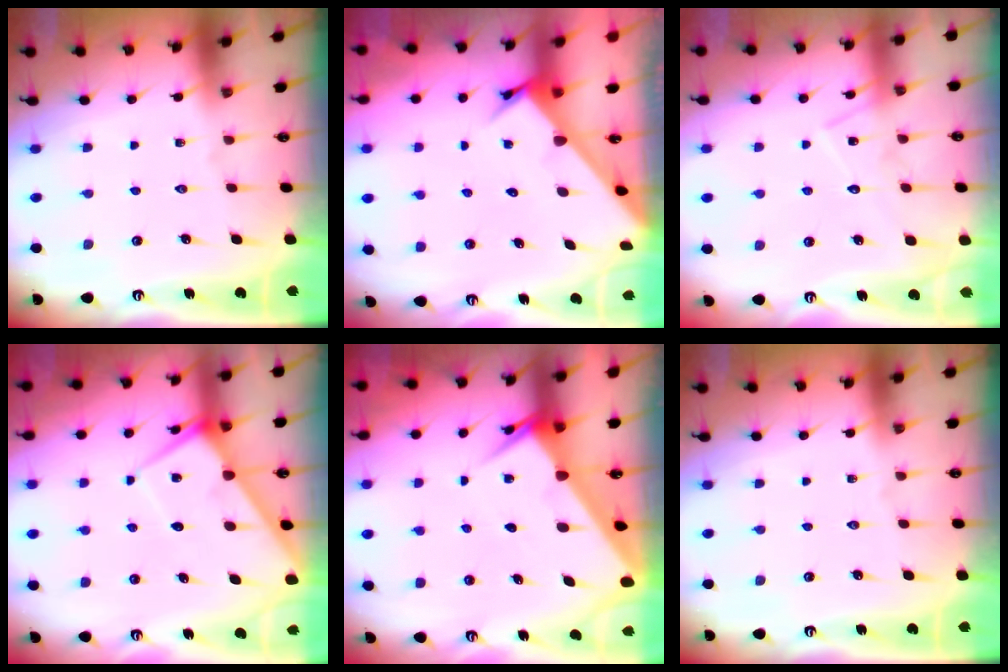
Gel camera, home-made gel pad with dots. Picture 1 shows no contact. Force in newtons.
{"total": 3.6, "press": 3.6, "slide": 0.2}
{"total": 11.2, "press": 11.2, "slide": 0.8}
{"total": 6.4, "press": 6.4, "slide": 0.7}
{"total": 4.9, "press": 4.9, "slide": 0.5}
{"total": 0.0}